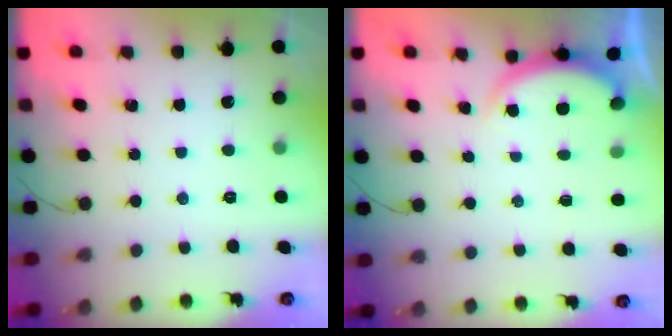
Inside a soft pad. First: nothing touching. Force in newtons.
{"total": 2.5, "press": 2.4, "slide": 0.6}